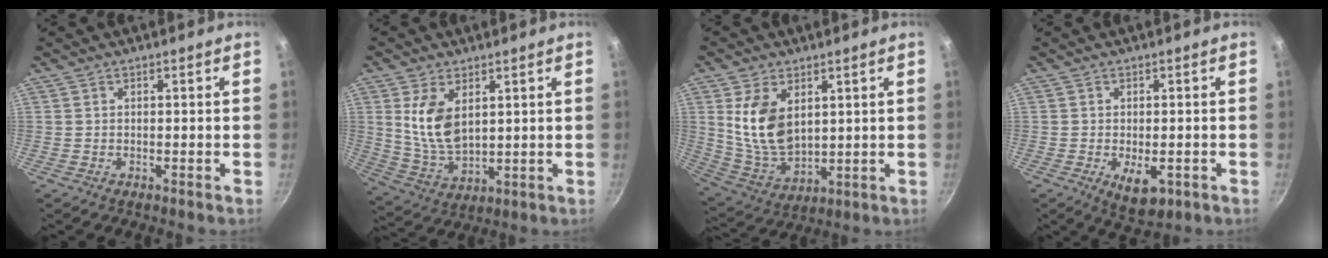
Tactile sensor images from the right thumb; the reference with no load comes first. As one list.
[{"total": 10.2, "force": [3.1, 5.6, 7.9], "torque": [-0.140, -0.019, 0.075]}, {"total": 12.5, "force": [3.6, 7.5, 9.4], "torque": [-0.166, -0.020, 0.086]}, {"total": 5.7, "force": [-1.9, 2.9, 4.6], "torque": [-0.067, -0.003, -0.018]}]